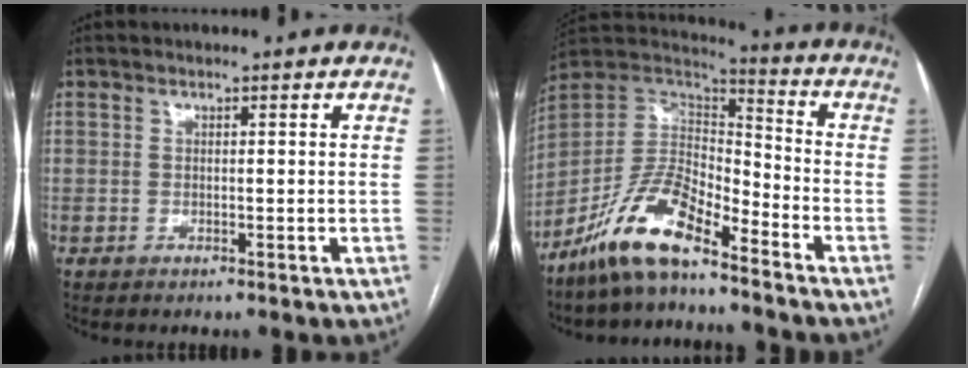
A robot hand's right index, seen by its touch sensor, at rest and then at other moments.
{"total": 13.4, "force": [-9.7, 3.5, 8.6], "torque": [-0.178, 0.015, -0.183]}